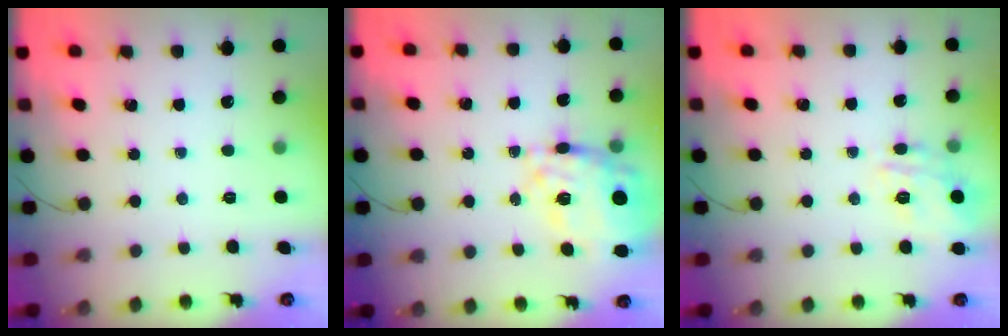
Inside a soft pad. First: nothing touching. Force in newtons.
{"total": 16.8, "press": 16.0, "slide": 5.2}
{"total": 14.1, "press": 14.1, "slide": 0.6}